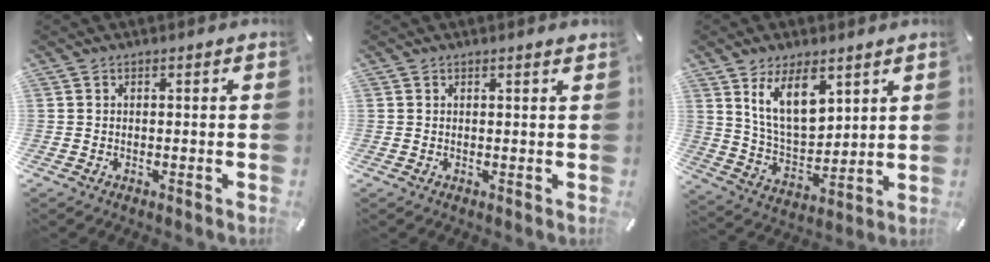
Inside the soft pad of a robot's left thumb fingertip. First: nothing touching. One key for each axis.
{"total": 0.8, "fx": 0.7, "fy": -0.1, "fz": 0.5, "tx": -0.009, "ty": -0.002, "tz": 0.012}
{"total": 13.6, "fx": 7.5, "fy": 7.2, "fz": 8.6, "tx": -0.170, "ty": -0.031, "tz": 0.136}